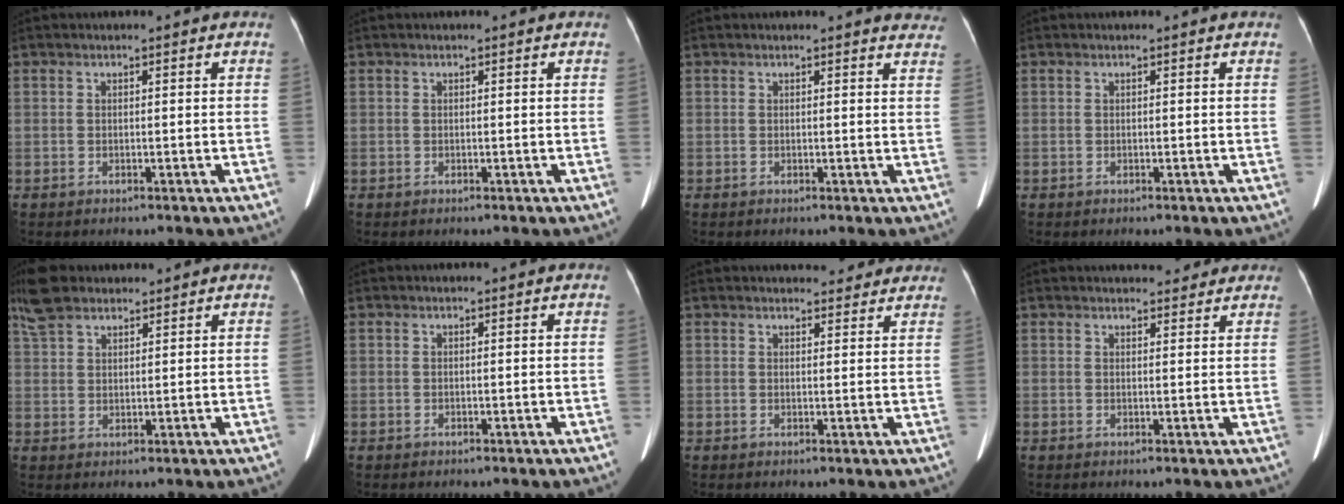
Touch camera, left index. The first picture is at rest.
{"total": 0.0}
{"total": 5.3, "force": [5.2, 1.0, 0.7], "torque": [0.014, -0.021, 0.023]}
{"total": 0.0}
{"total": 7.3, "force": [5.8, 2.7, 3.4], "torque": [-0.080, 0.025, 0.118]}
{"total": 0.0}
{"total": 7.6, "force": [7.0, 2.1, 2.1], "torque": [-0.010, 0.004, 0.073]}
{"total": 7.2, "force": [6.6, 1.9, 2.2], "torque": [-0.017, 0.010, 0.074]}